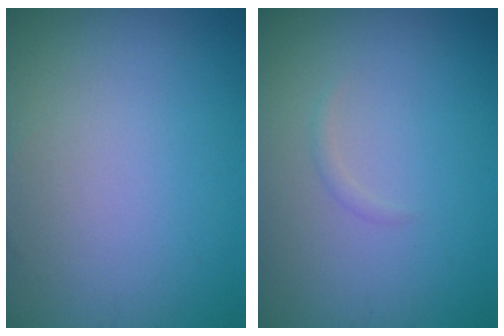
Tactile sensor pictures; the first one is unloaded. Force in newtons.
{"total": 0.6, "press": 0.6, "slide": 0.0}